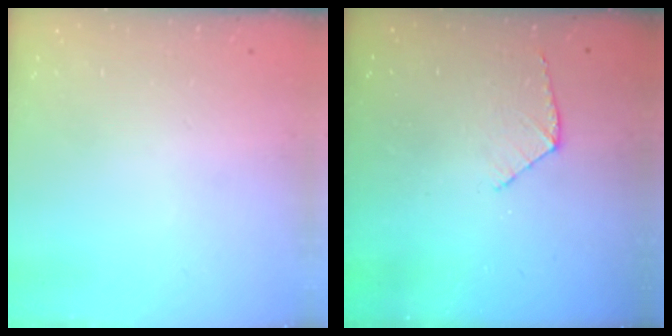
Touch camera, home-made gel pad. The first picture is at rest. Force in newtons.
{"total": 6.1, "press": 6.1, "slide": 0.6}